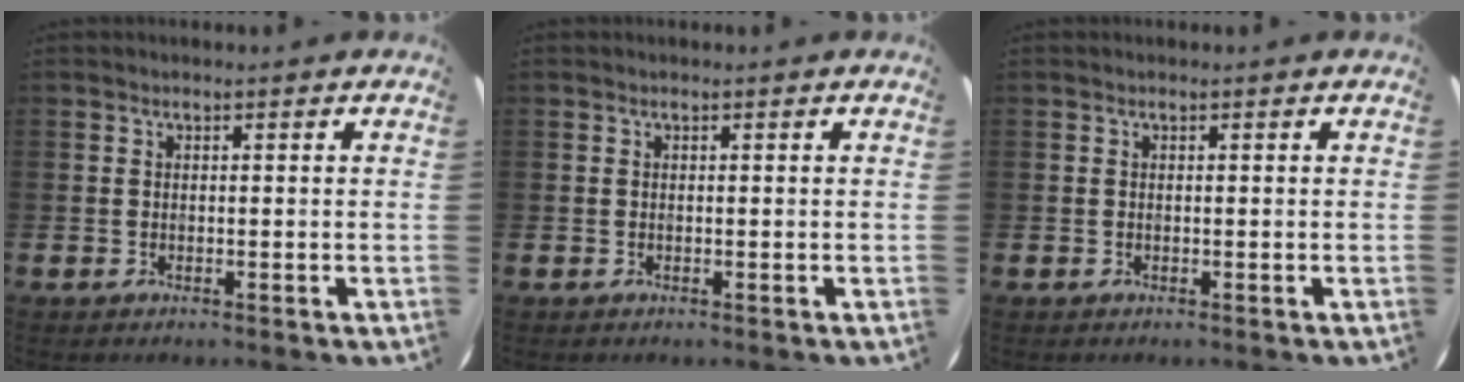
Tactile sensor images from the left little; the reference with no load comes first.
{"total": 0.0}
{"total": 0.0}